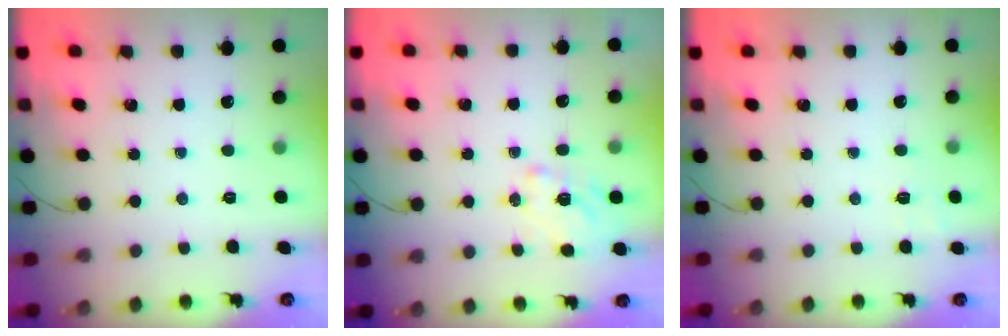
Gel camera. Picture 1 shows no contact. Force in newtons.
{"total": 1.4, "press": 1.2, "slide": 0.8}
{"total": 5.7, "press": 5.4, "slide": 1.7}